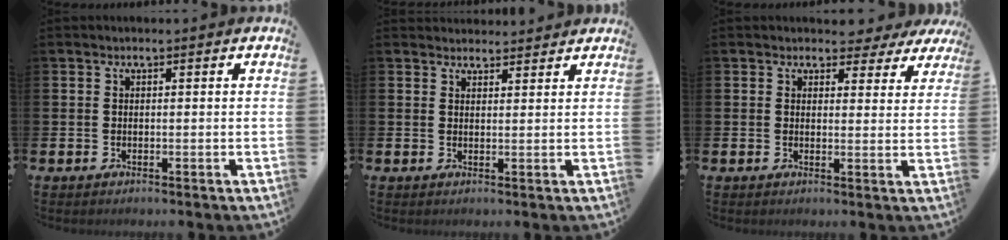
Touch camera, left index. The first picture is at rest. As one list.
[{"total": 2.4, "force": [2.3, 0.6, -0.2], "torque": [0.008, -0.011, 0.041]}, {"total": 3.1, "force": [2.7, 1.5, 0.4], "torque": [0.001, -0.015, 0.043]}]